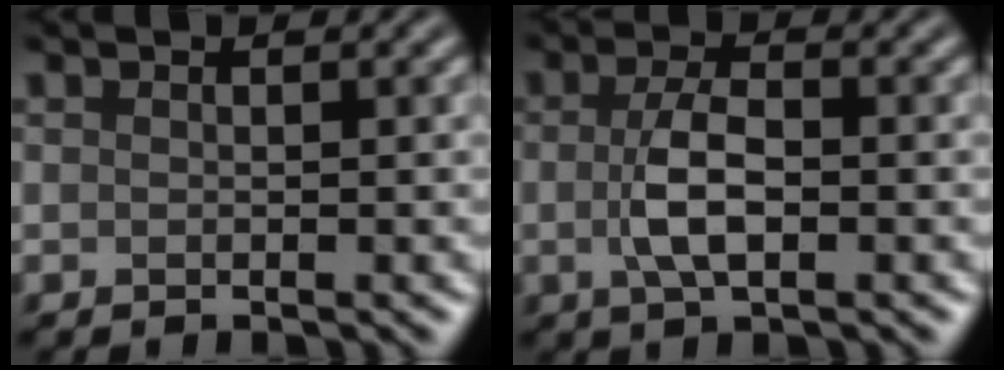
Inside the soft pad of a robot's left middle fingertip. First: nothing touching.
{"total": 3.8, "force": [-0.4, 1.6, 3.4], "torque": [-0.072, 0.001, -0.010]}